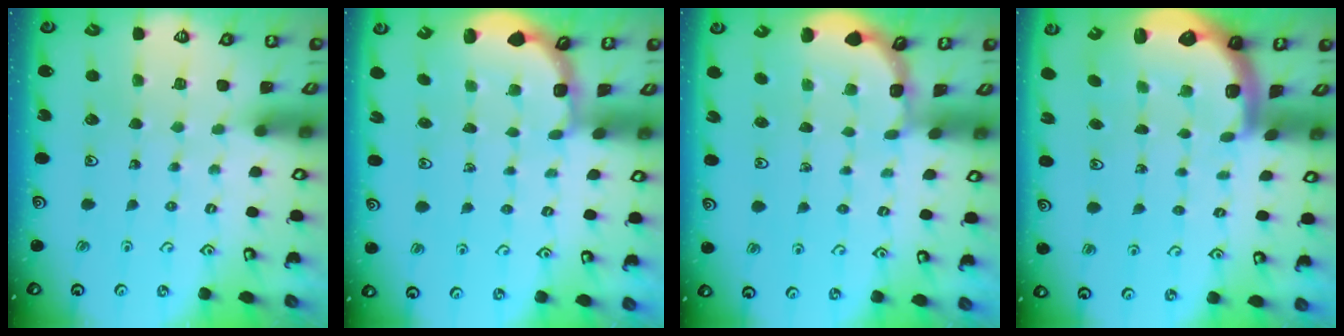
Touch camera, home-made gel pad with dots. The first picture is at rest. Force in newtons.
{"total": 2.5, "press": 1.9, "slide": 1.6}
{"total": 1.7, "press": 1.7, "slide": 0.2}
{"total": 2.9, "press": 2.6, "slide": 1.4}